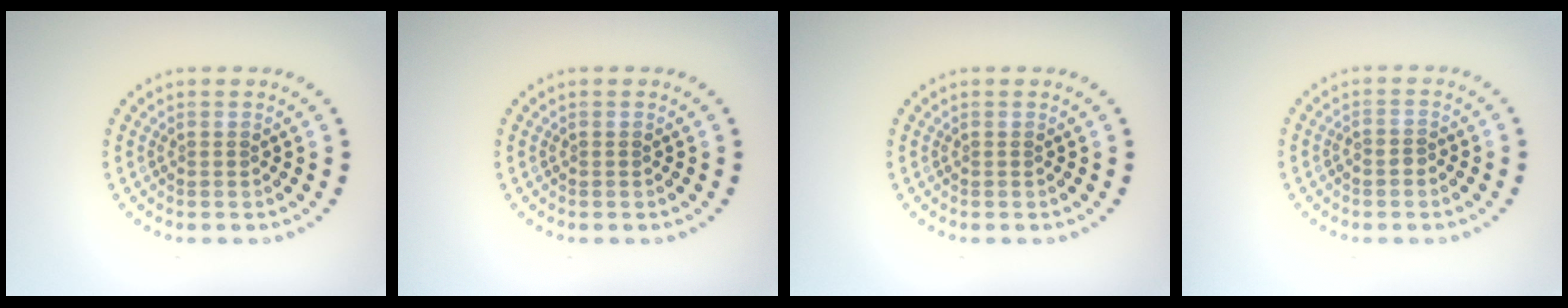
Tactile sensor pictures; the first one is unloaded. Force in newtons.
{"total": 0.0}
{"total": 0.0}
{"total": 0.8, "press": 0.5, "slide": 0.6}